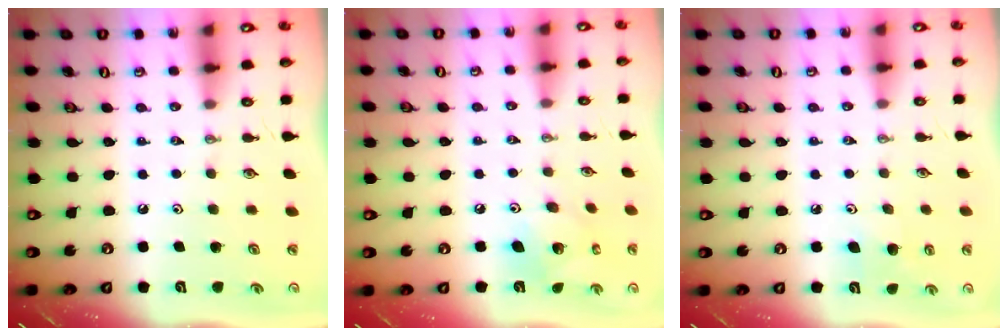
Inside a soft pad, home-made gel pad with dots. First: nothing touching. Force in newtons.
{"total": 9.2, "press": 9.2, "slide": 0.7}
{"total": 6.9, "press": 6.7, "slide": 1.7}